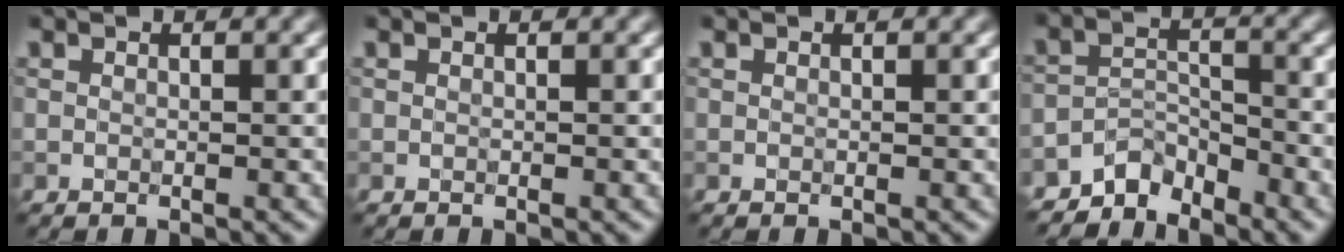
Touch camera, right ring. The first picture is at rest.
{"total": 0.0}
{"total": 0.0}
{"total": 3.3, "force": [-3.1, 1.1, 0.5], "torque": [-0.001, 0.007, -0.067]}